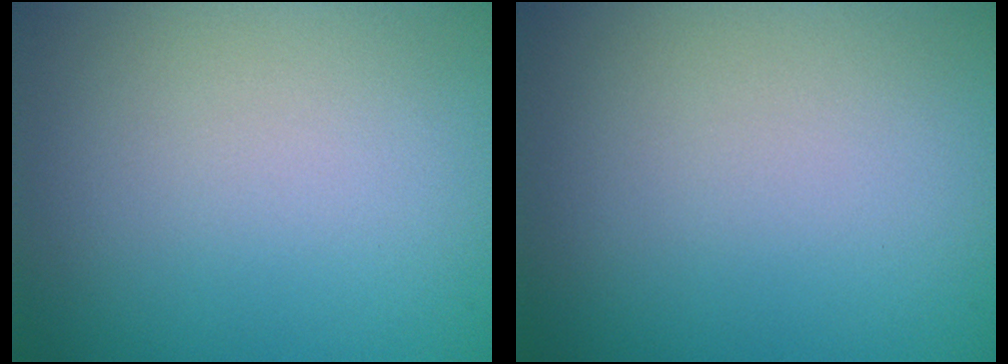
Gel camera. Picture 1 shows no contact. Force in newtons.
{"total": 0.0}